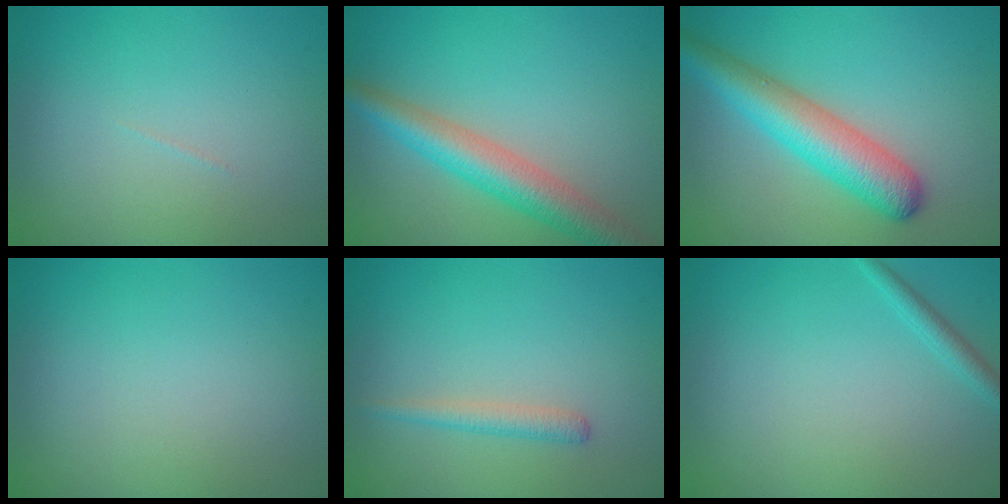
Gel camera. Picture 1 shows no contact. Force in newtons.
{"total": 5.2, "press": 5.2, "slide": 0.1}
{"total": 5.8, "press": 5.8, "slide": 0.2}
{"total": 0.0}
{"total": 1.5, "press": 1.5, "slide": 0.1}
{"total": 1.3, "press": 1.3, "slide": 0.1}